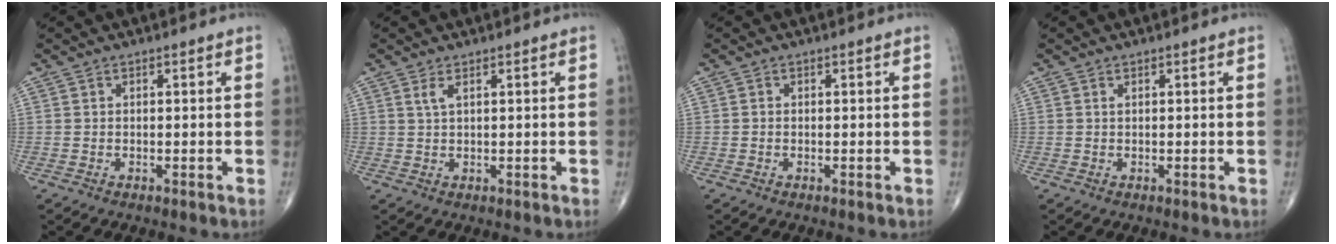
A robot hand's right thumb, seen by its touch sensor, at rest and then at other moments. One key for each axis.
{"total": 1.6, "fx": 0.8, "fy": 0.4, "fz": 1.2, "tx": -0.031, "ty": 0.002, "tz": 0.021}
{"total": 0.0}
{"total": 0.0}